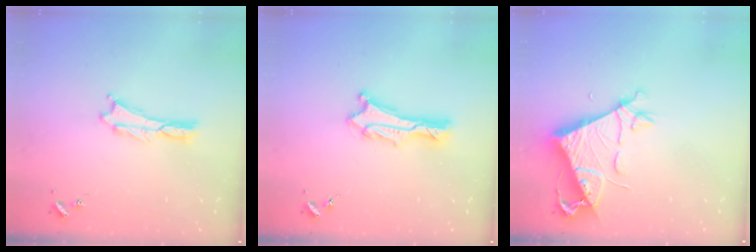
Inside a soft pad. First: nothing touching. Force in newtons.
{"total": 1.5, "press": 1.5, "slide": 0.1}
{"total": 7.4, "press": 7.4, "slide": 0.7}